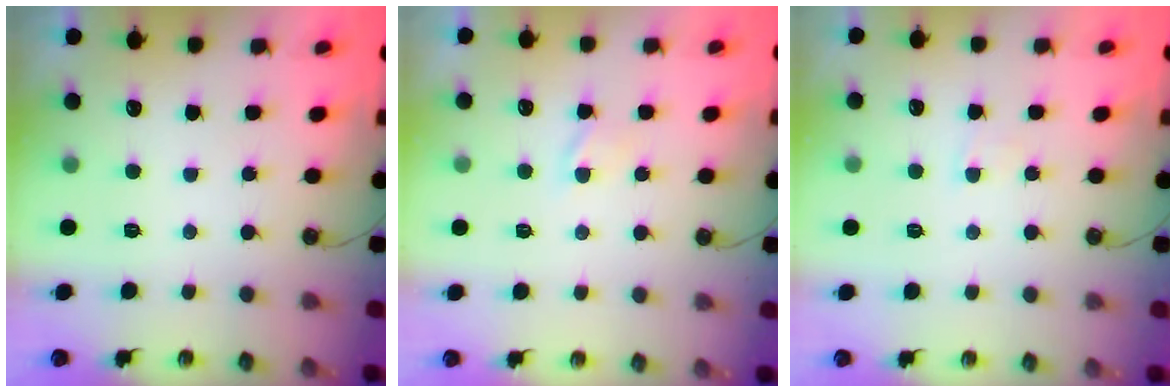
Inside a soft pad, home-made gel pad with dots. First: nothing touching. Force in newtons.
{"total": 1.4, "press": 1.4, "slide": 0.2}
{"total": 3.0, "press": 3.0, "slide": 0.4}